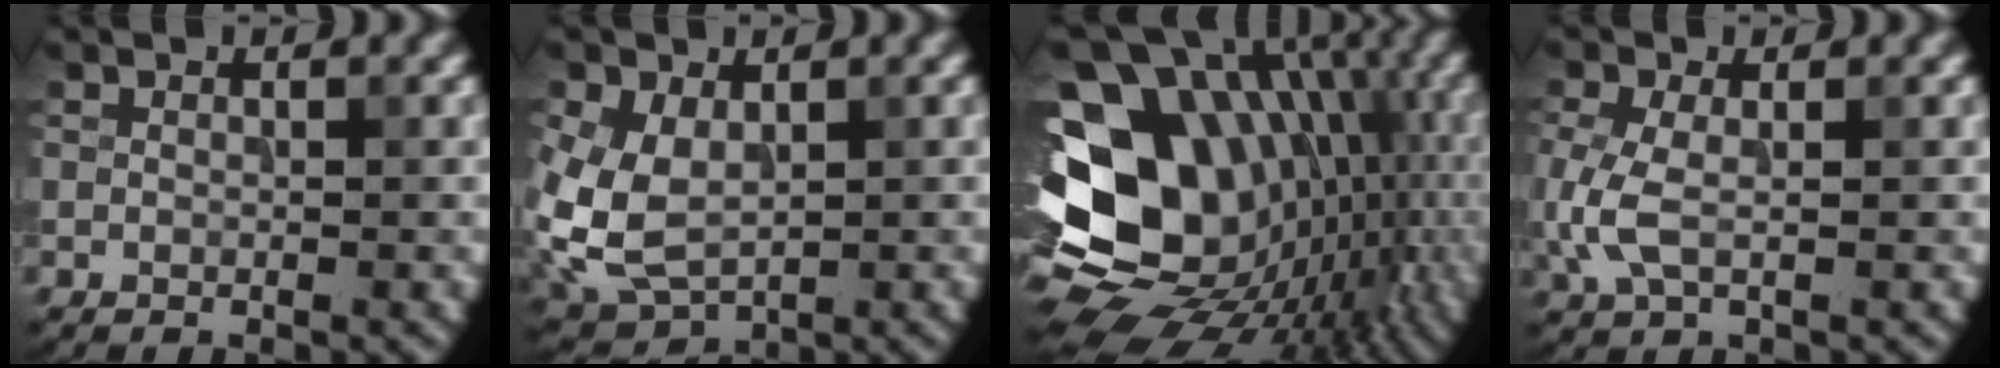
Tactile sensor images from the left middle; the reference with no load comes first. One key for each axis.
{"total": 6.0, "fx": 0.4, "fy": 4.2, "fz": 4.3, "tx": -0.108, "ty": -0.006, "tz": 0.010}
{"total": 17.9, "fx": -2.0, "fy": 13.6, "fz": 11.6, "tx": -0.168, "ty": 0.032, "tz": -0.019}
{"total": 3.3, "fx": -0.3, "fy": 1.8, "fz": 2.7, "tx": -0.073, "ty": 0.000, "tz": -0.005}